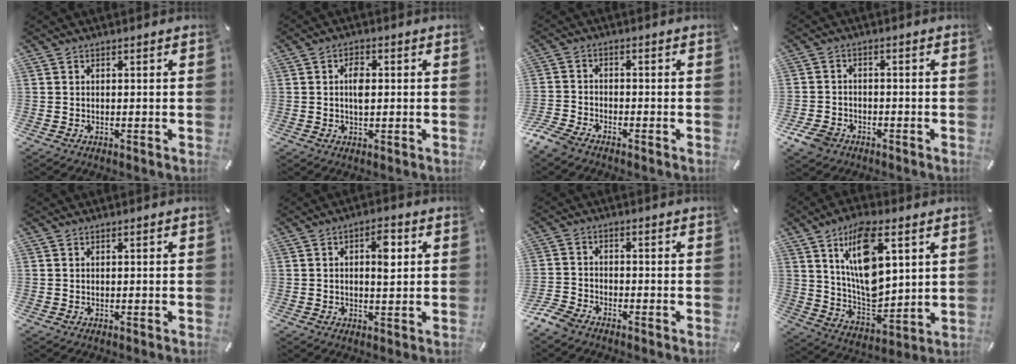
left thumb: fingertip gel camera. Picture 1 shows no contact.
{"total": 3.6, "force": [0.3, 1.9, 3.0], "torque": [-0.055, 0.003, 0.003]}
{"total": 4.2, "force": [-3.7, 1.4, 1.5], "torque": [-0.050, 0.009, -0.077]}
{"total": 5.0, "force": [-3.1, 3.4, 1.8], "torque": [-0.051, 0.011, -0.063]}
{"total": 0.0}
{"total": 5.8, "force": [1.3, 2.7, 5.0], "torque": [-0.071, -0.003, 0.014]}
{"total": 4.7, "force": [-4.0, 2.0, 1.6], "torque": [-0.050, 0.011, -0.082]}
{"total": 16.0, "force": [7.4, 8.5, 11.4], "torque": [-0.216, -0.020, 0.127]}